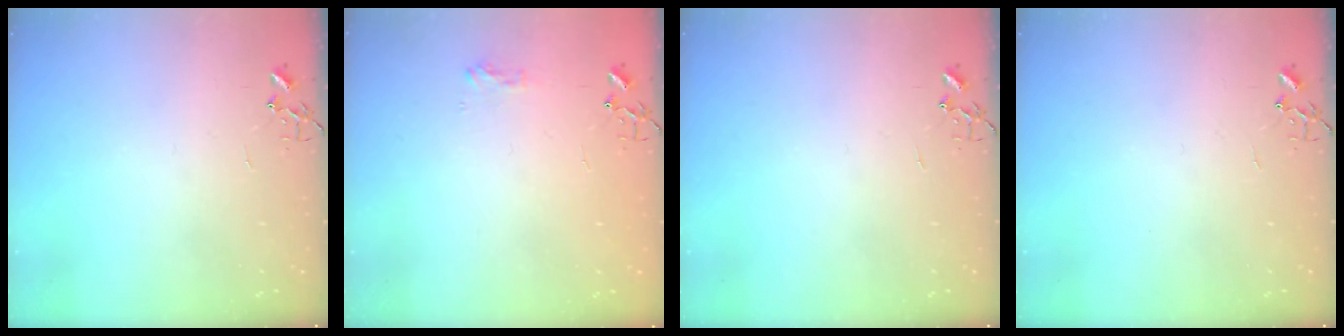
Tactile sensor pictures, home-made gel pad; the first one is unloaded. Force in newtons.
{"total": 6.4, "press": 6.4, "slide": 0.1}
{"total": 0.0}
{"total": 0.0}